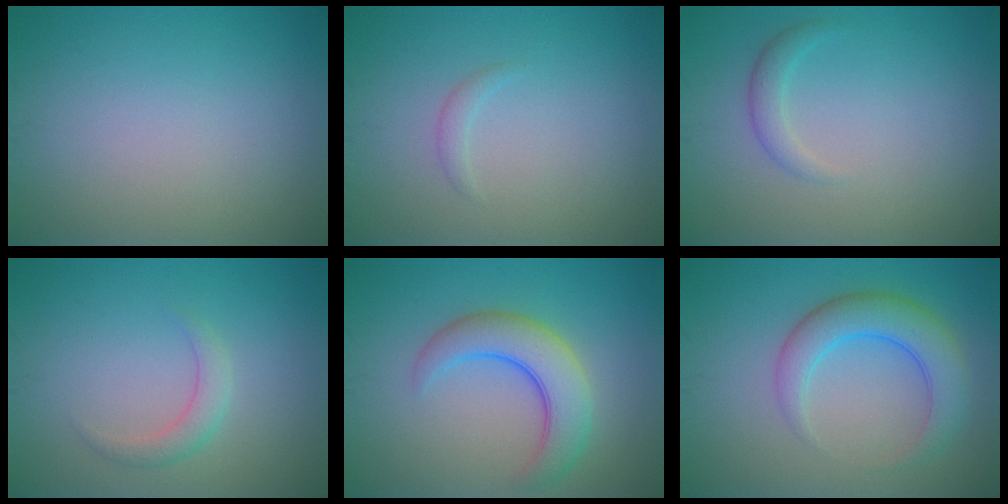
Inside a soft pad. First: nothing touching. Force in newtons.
{"total": 0.8, "press": 0.8, "slide": 0.1}
{"total": 1.5, "press": 1.5, "slide": 0.0}
{"total": 1.8, "press": 1.8, "slide": 0.0}
{"total": 5.4, "press": 5.3, "slide": 0.3}
{"total": 4.7, "press": 4.7, "slide": 0.1}